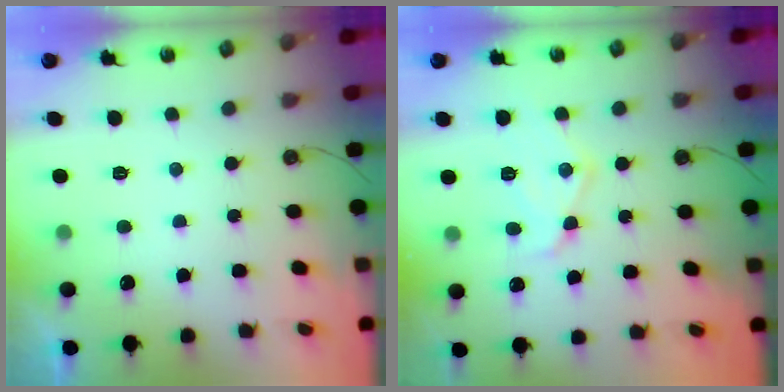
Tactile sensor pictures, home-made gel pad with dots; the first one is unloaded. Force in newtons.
{"total": 13.5, "press": 13.4, "slide": 0.9}